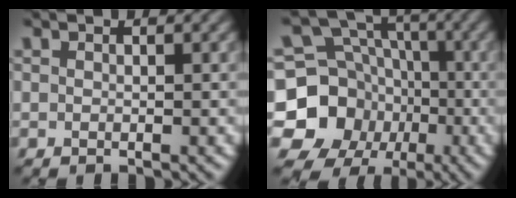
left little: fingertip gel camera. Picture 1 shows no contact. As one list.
[{"total": 11.6, "force": [-3.0, 10.4, 4.2], "torque": [-0.094, -0.008, -0.077]}]